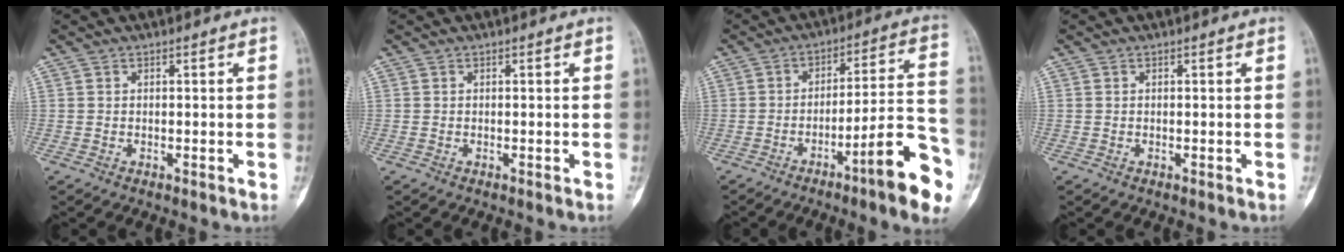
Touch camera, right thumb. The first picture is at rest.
{"total": 0.0}
{"total": 15.1, "force": [-7.5, 2.0, 12.9], "torque": [-0.173, 0.052, -0.109]}
{"total": 0.0}